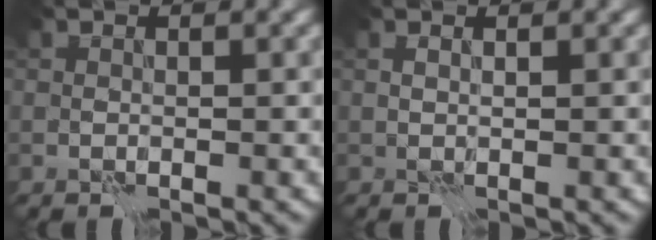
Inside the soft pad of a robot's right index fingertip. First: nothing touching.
{"total": 0.5, "force": [0.5, -0.1, -0.1], "torque": [-0.002, -0.001, 0.009]}